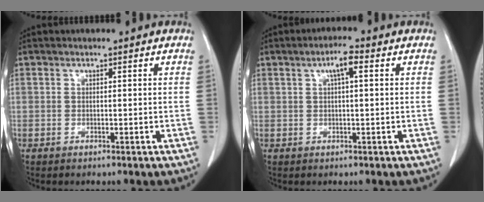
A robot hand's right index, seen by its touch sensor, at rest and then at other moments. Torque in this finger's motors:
{"motor_torque": [0.09, 0.00, 0.07, 0.04]}